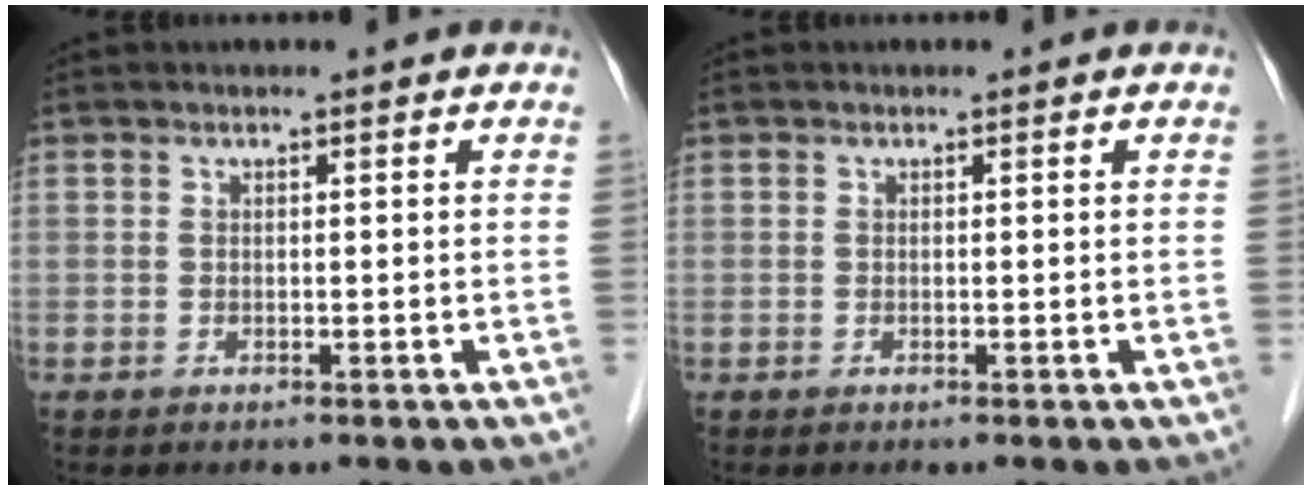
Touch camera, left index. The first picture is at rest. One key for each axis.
{"total": 0.0}